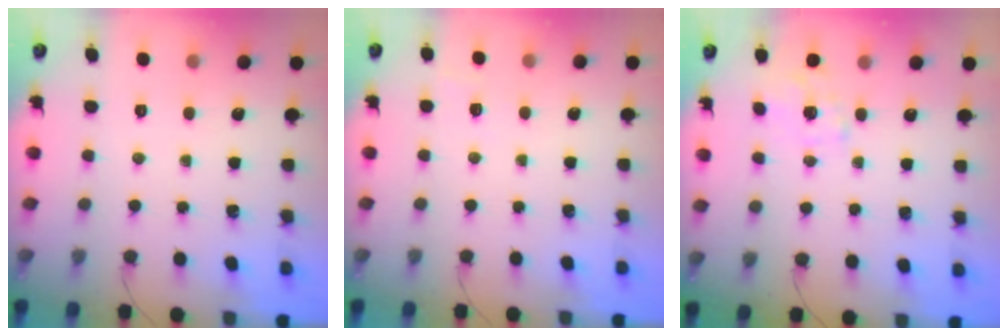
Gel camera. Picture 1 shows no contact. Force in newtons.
{"total": 6.2, "press": 6.0, "slide": 1.6}
{"total": 1.0, "press": 0.7, "slide": 0.7}